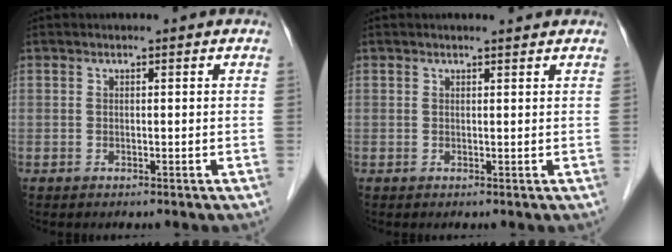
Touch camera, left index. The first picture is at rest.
{"total": 0.0}